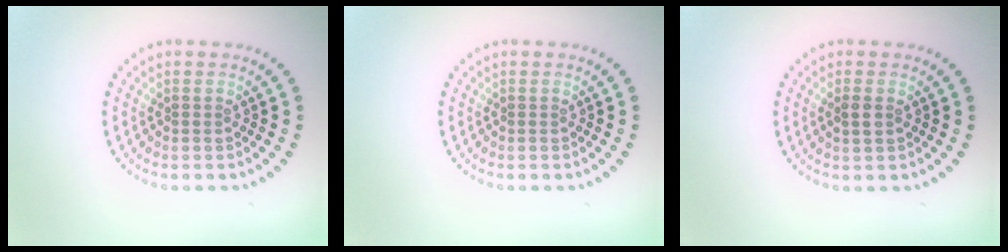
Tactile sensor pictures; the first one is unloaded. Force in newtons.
{"total": 0.0}
{"total": 1.2, "press": 1.2, "slide": 0.2}